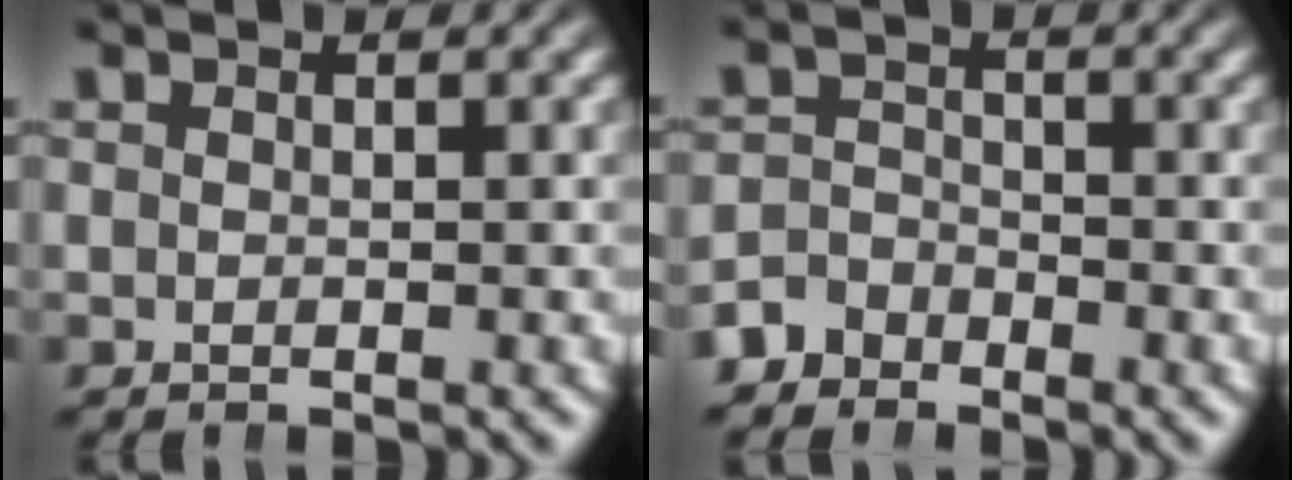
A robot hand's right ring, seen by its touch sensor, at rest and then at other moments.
{"total": 3.2, "force": [-2.5, 2.0, 0.3], "torque": [-0.004, -0.009, -0.045]}